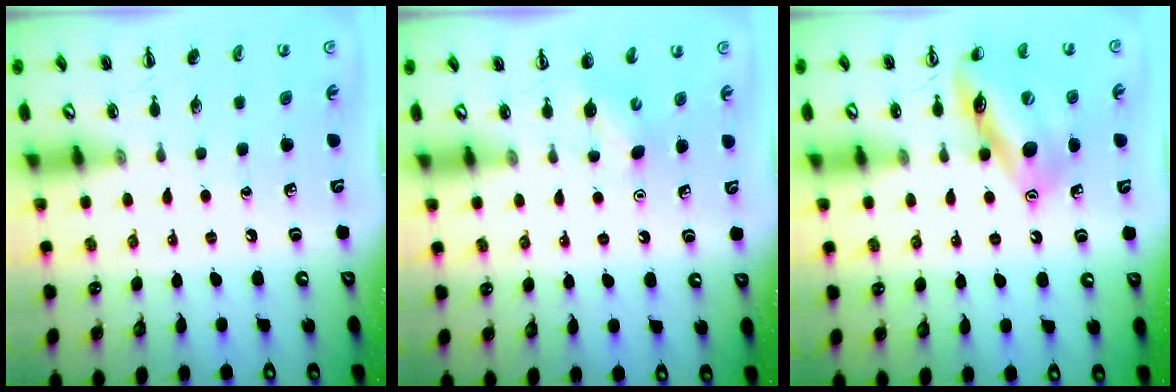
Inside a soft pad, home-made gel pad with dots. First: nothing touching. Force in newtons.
{"total": 2.7, "press": 2.6, "slide": 0.7}
{"total": 14.2, "press": 14.1, "slide": 1.1}